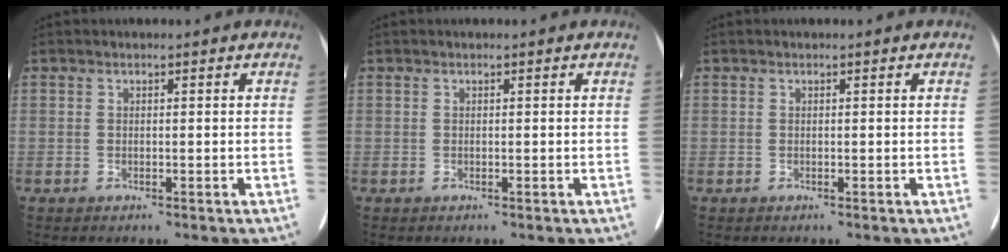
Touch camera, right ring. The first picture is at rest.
{"total": 0.0}
{"total": 0.0}